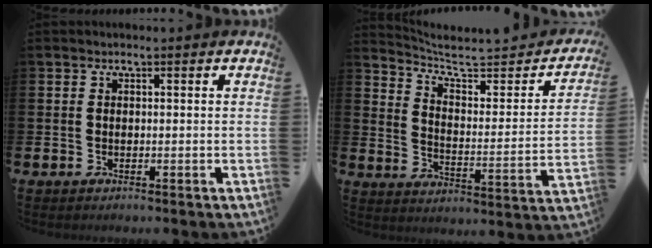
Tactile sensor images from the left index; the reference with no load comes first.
{"total": 5.5, "force": [4.7, 1.1, 2.6], "torque": [-0.057, -0.046, 0.067]}